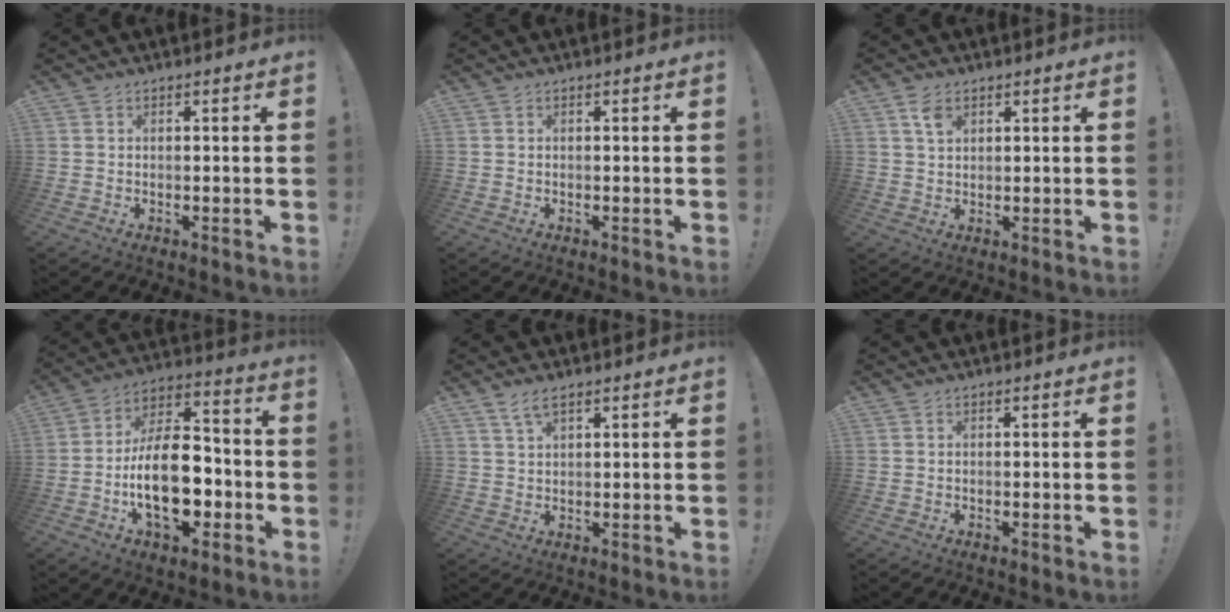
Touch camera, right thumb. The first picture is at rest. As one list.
[{"total": 0.0}, {"total": 3.9, "force": [2.2, 2.2, 2.3], "torque": [-0.040, -0.006, 0.040]}, {"total": 21.2, "force": [-5.3, 11.8, 16.8], "torque": [-0.304, 0.027, -0.082]}, {"total": 4.0, "force": [2.6, 1.4, 2.7], "torque": [-0.052, -0.006, 0.047]}, {"total": 0.0}]